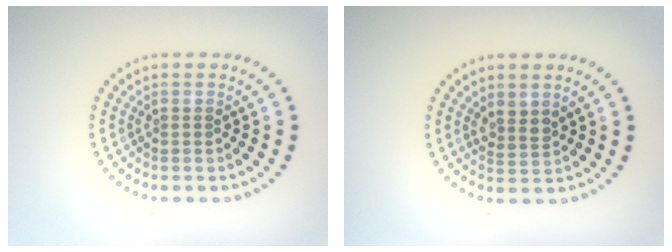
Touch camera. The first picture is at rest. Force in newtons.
{"total": 1.5, "press": 1.2, "slide": 0.9}